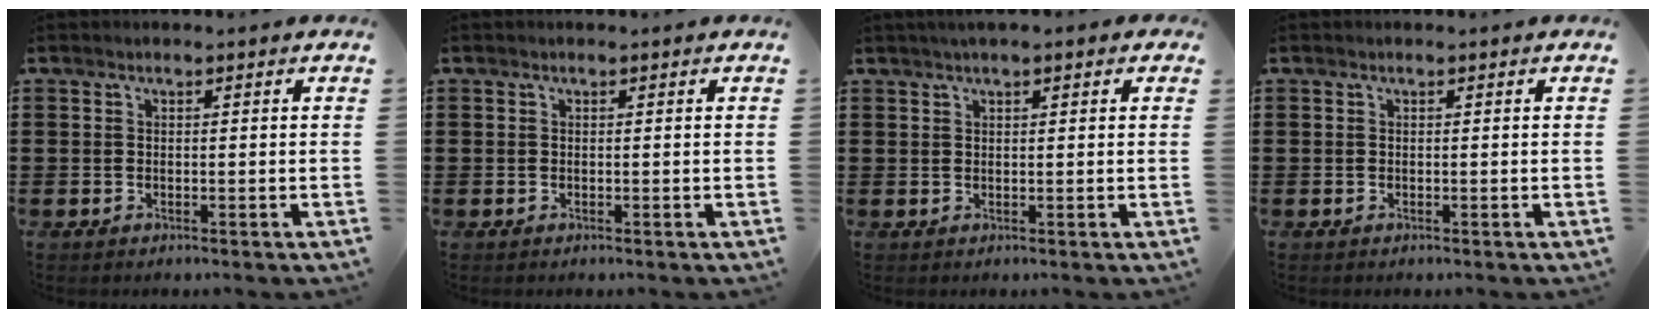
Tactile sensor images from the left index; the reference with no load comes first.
{"total": 0.0}
{"total": 1.6, "force": [1.0, 0.4, 1.2], "torque": [-0.023, 0.005, 0.016]}
{"total": 0.0}